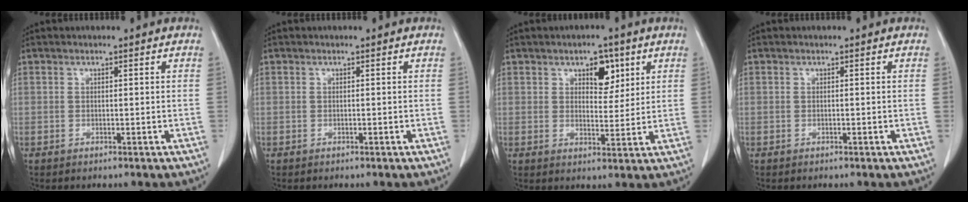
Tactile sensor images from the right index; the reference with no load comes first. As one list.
[{"total": 0.0}, {"total": 5.2, "force": [2.7, 2.7, 3.5], "torque": [-0.048, 0.004, 0.040]}, {"total": 0.0}]